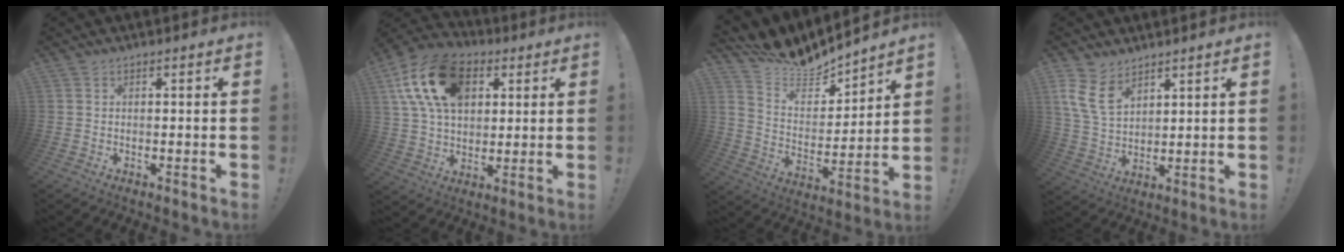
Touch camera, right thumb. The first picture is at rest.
{"total": 20.2, "force": [7.6, 13.5, 13.0], "torque": [-0.217, -0.018, 0.139]}
{"total": 9.1, "force": [9.0, 1.6, 0.8], "torque": [-0.042, -0.087, 0.161]}
{"total": 9.7, "force": [6.0, 5.6, 5.2], "torque": [-0.109, -0.024, 0.122]}